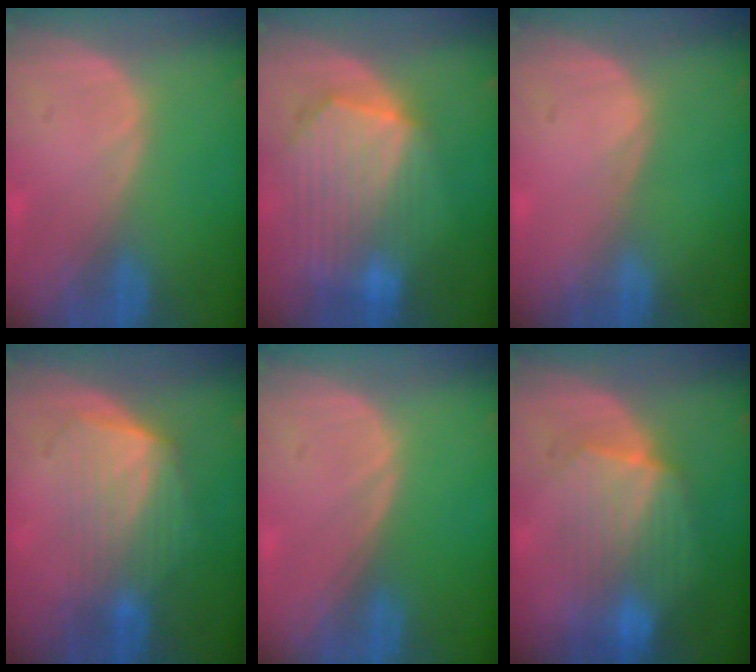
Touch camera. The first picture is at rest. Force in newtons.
{"total": 10.3, "press": 8.9, "slide": 5.1}
{"total": 0.0}
{"total": 6.5, "press": 6.1, "slide": 2.1}
{"total": 0.0}
{"total": 7.6, "press": 7.6, "slide": 0.5}